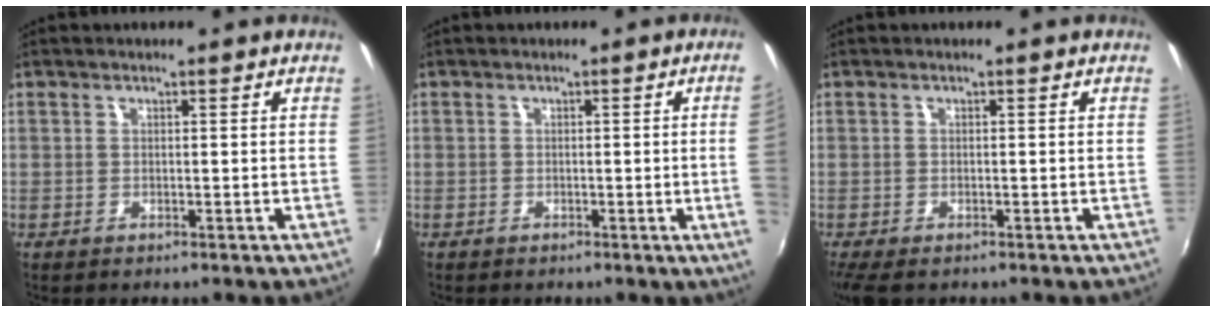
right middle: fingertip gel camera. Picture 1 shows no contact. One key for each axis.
{"total": 3.7, "fx": 0.0, "fy": -1.9, "fz": 3.2, "tx": -0.053, "ty": -0.011, "tz": 0.006}
{"total": 4.4, "fx": -3.0, "fy": 1.6, "fz": 2.8, "tx": -0.060, "ty": -0.024, "tz": -0.049}